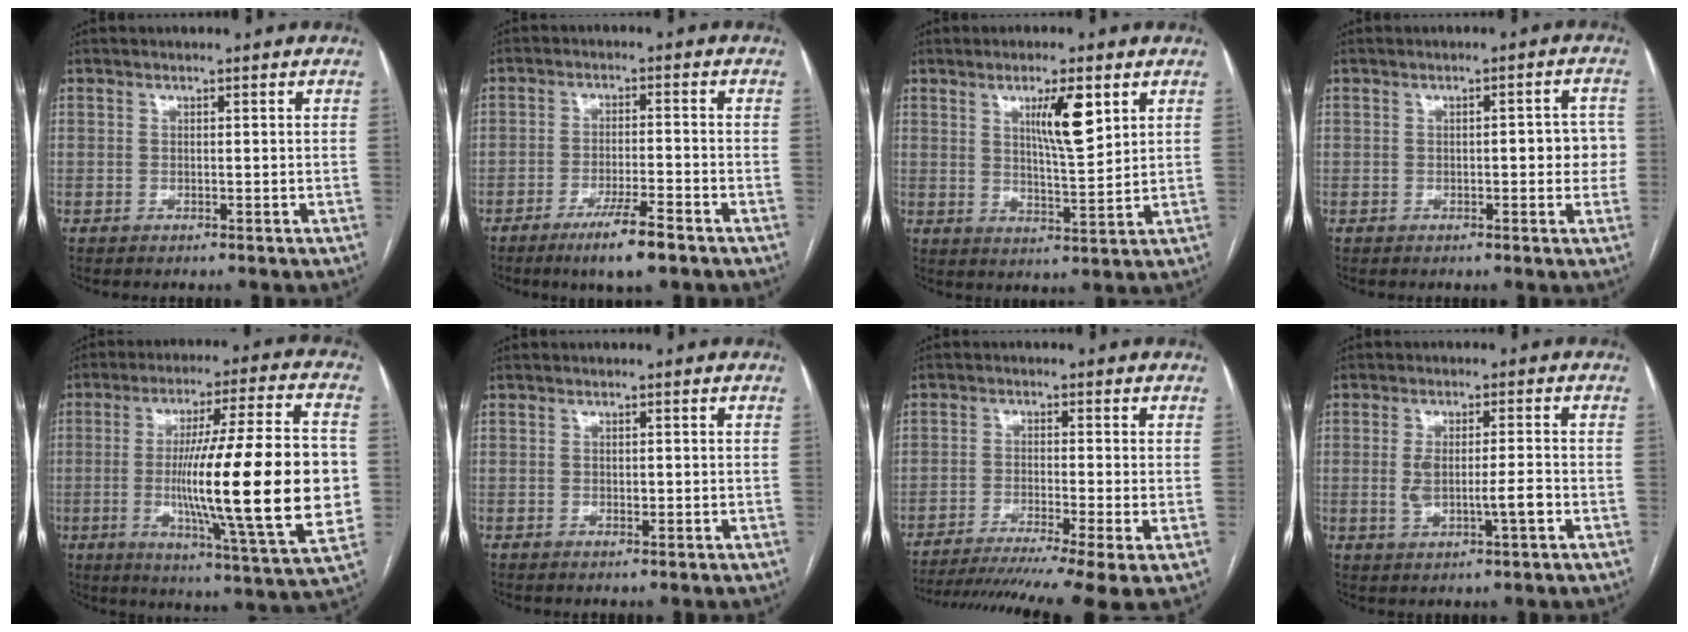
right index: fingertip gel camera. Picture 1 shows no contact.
{"total": 7.2, "force": [-4.8, 0.5, 5.3], "torque": [-0.094, -0.012, -0.081]}
{"total": 7.3, "force": [3.3, 1.0, 6.4], "torque": [-0.109, -0.005, 0.056]}
{"total": 4.6, "force": [-0.2, 1.8, 4.3], "torque": [-0.040, 0.013, -0.006]}
{"total": 25.0, "force": [-2.0, 1.3, 24.9], "torque": [-0.353, -0.004, -0.034]}
{"total": 0.7, "force": [0.0, 0.4, 0.5], "torque": [-0.010, -0.001, 0.001]}
{"total": 15.0, "force": [-11.2, -0.3, 9.9], "torque": [-0.141, -0.026, -0.175]}
{"total": 5.7, "force": [-1.0, 1.0, 5.6], "torque": [-0.109, 0.001, -0.011]}